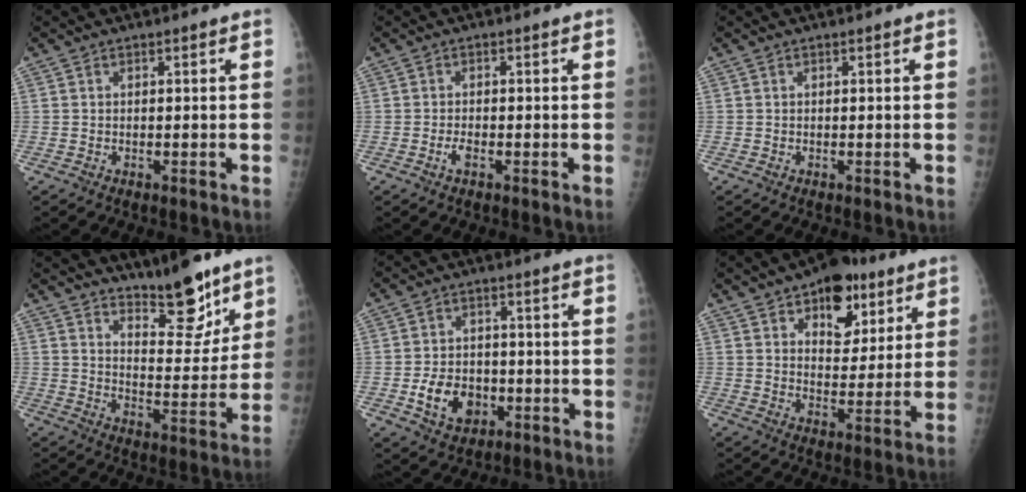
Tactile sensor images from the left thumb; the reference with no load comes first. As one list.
[{"total": 1.7, "force": [-0.8, 0.7, 1.3], "torque": [-0.029, 0.004, -0.016]}, {"total": 0.0}, {"total": 12.3, "force": [9.6, 3.8, 6.7], "torque": [-0.064, -0.080, 0.154]}, {"total": 8.5, "force": [-2.5, 6.5, 5.0], "torque": [-0.061, 0.010, -0.038]}, {"total": 13.5, "force": [7.5, 7.8, 8.1], "torque": [-0.069, -0.030, 0.111]}]